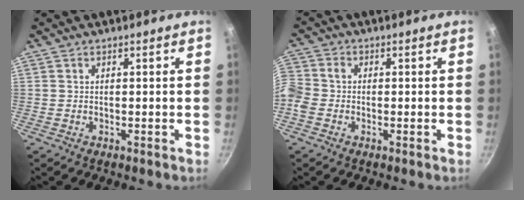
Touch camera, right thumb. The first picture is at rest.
{"total": 6.0, "force": [-1.9, 4.8, 3.0], "torque": [-0.070, 0.013, -0.056]}